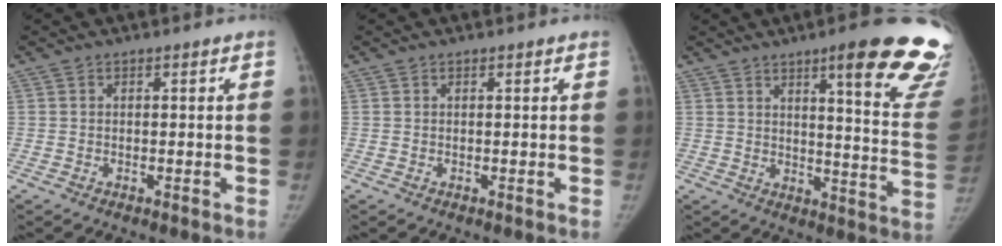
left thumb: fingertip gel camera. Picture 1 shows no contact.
{"total": 0.0}
{"total": 22.5, "force": [14.7, 3.4, 16.7], "torque": [-0.173, -0.082, 0.181]}